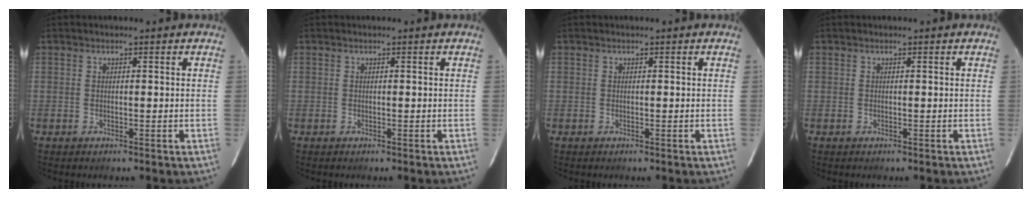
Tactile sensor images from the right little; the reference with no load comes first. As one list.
[{"total": 0.0}, {"total": 0.0}, {"total": 0.0}]